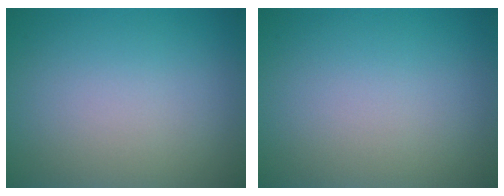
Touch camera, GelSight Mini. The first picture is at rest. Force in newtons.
{"total": 0.0}